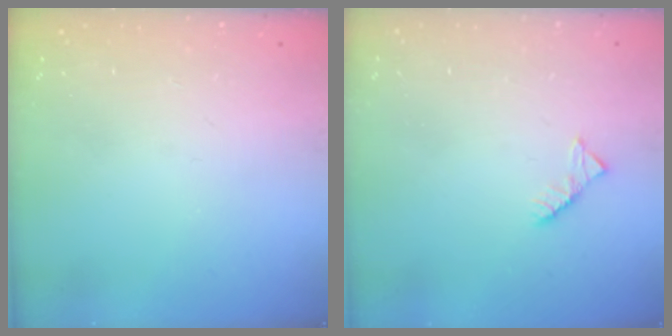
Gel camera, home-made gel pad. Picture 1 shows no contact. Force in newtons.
{"total": 2.6, "press": 2.6, "slide": 0.4}